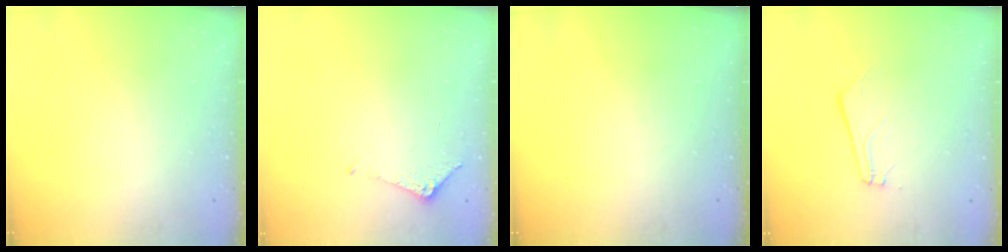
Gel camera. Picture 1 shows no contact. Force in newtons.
{"total": 7.2, "press": 7.2, "slide": 0.7}
{"total": 0.0}
{"total": 2.7, "press": 2.7, "slide": 0.4}